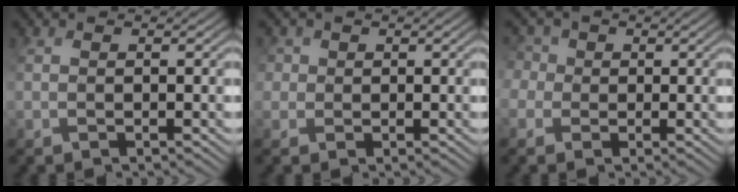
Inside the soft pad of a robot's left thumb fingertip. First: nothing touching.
{"total": 2.2, "force": [-0.2, 2.1, -0.7], "torque": [0.012, 0.001, -0.005]}
{"total": 4.1, "force": [-0.8, 4.0, 0.7], "torque": [-0.036, 0.007, -0.029]}